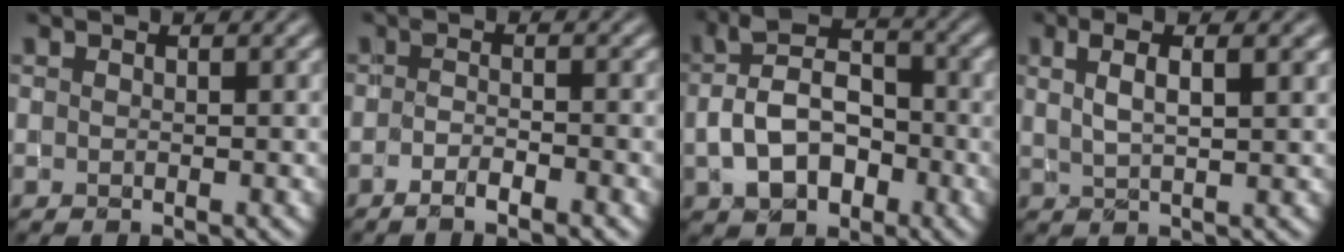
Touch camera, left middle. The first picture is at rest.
{"total": 2.7, "force": [-1.8, 0.5, 1.9], "torque": [-0.036, 0.004, -0.033]}
{"total": 6.5, "force": [-1.6, 4.3, 4.5], "torque": [-0.081, 0.012, -0.034]}
{"total": 4.2, "force": [2.2, 1.4, 3.3], "torque": [-0.048, 0.014, 0.028]}